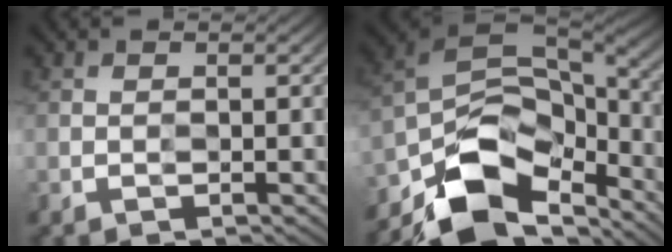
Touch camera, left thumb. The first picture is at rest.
{"total": 12.5, "force": [-8.5, 6.1, 6.9], "torque": [-0.137, -0.006, -0.165]}